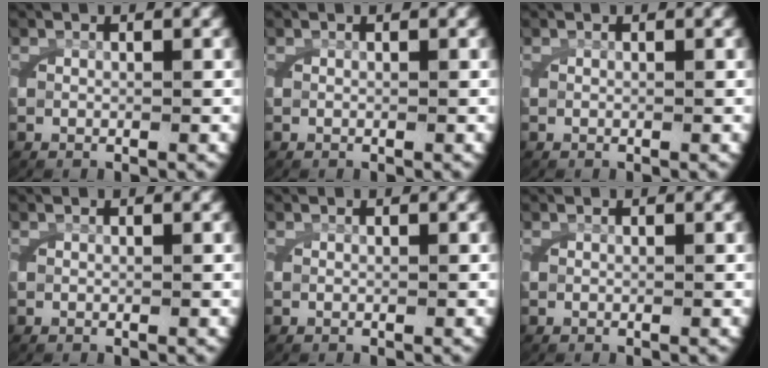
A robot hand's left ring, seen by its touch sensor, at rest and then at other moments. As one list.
[{"total": 0.0}, {"total": 0.0}, {"total": 0.0}, {"total": 0.0}, {"total": 0.0}]